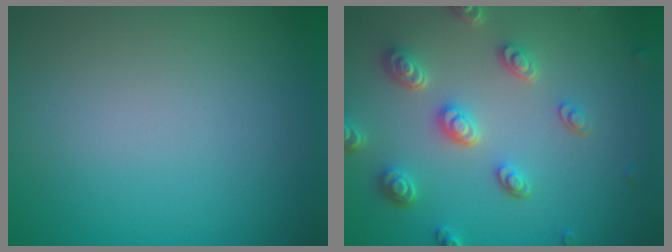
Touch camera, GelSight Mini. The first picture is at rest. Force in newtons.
{"total": 4.6, "press": 3.7, "slide": 2.8}